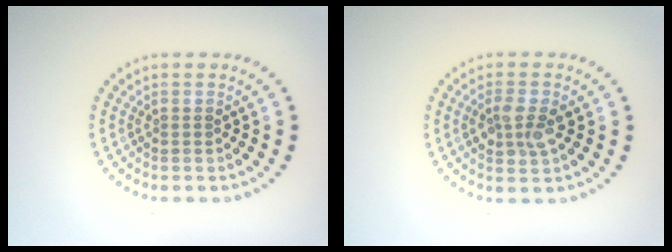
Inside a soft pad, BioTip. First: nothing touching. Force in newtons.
{"total": 2.5, "press": 2.5, "slide": 0.2}